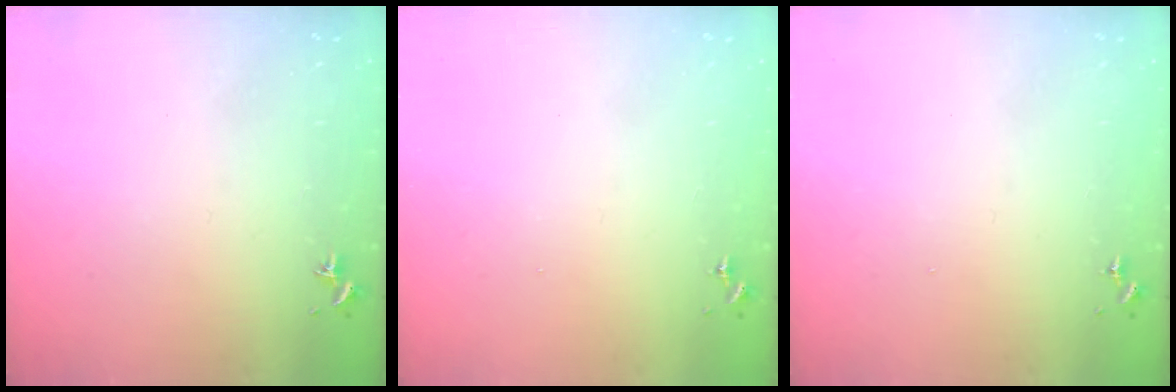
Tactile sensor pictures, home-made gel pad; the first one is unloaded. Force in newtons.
{"total": 0.0}
{"total": 0.0}